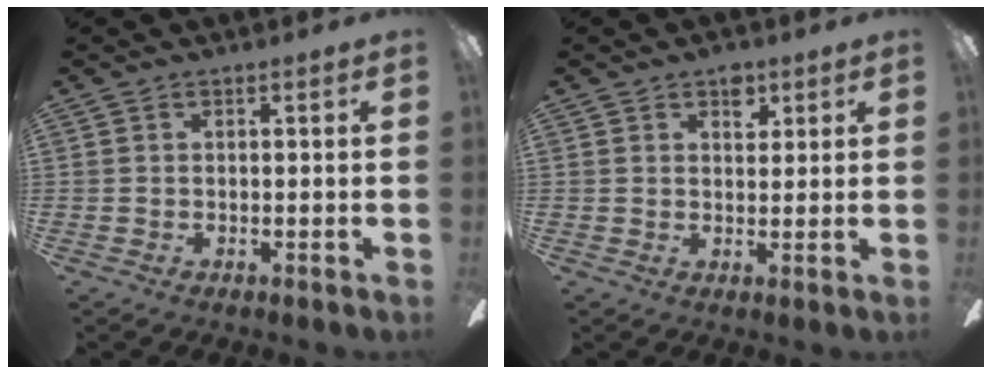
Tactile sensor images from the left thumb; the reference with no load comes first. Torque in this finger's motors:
{"motor_torque": [0.40, 0.14, 0.61, -0.23, 0.00]}